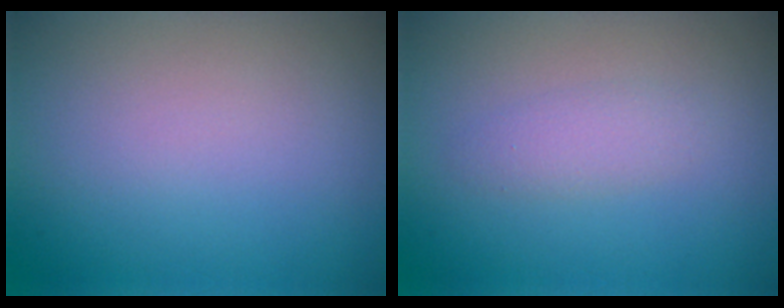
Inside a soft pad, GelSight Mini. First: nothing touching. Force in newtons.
{"total": 1.6, "press": 1.6, "slide": 0.1}